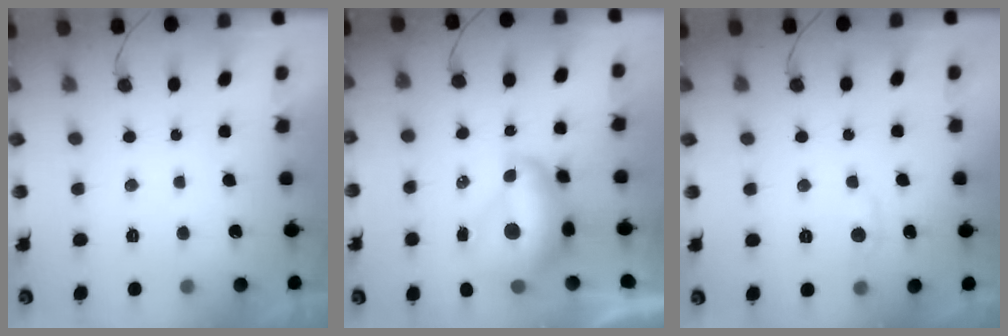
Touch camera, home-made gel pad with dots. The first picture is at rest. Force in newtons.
{"total": 11.2, "press": 11.2, "slide": 1.0}
{"total": 5.2, "press": 5.1, "slide": 0.8}